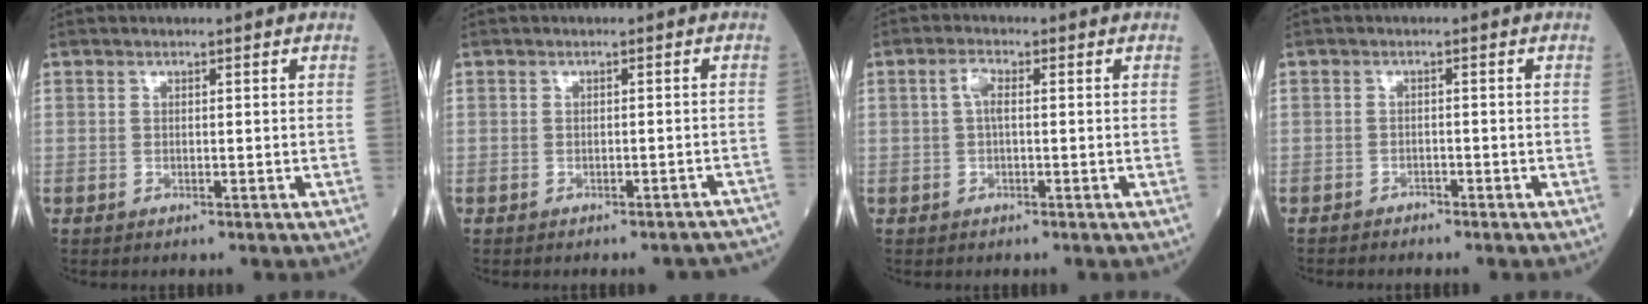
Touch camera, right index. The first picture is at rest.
{"total": 6.3, "force": [-5.9, 1.6, 1.5], "torque": [-0.005, 0.003, -0.057]}
{"total": 2.4, "force": [0.3, 0.7, 2.3], "torque": [-0.050, 0.007, 0.007]}
{"total": 1.4, "force": [-1.4, 0.4, 0.0], "torque": [0.002, 0.001, -0.024]}